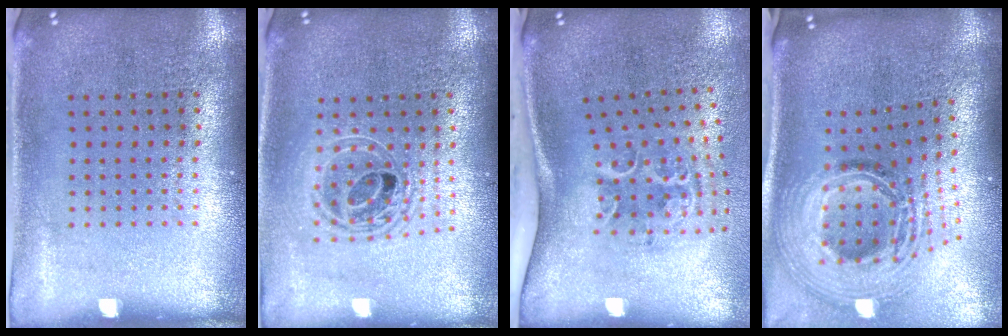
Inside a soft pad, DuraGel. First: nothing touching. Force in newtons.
{"total": 1.7, "press": 1.4, "slide": 0.9}
{"total": 2.3, "press": 1.3, "slide": 1.9}
{"total": 2.8, "press": 2.0, "slide": 2.0}